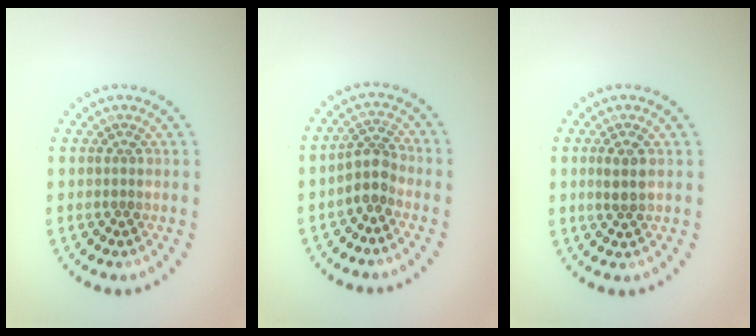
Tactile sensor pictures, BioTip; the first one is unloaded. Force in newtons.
{"total": 2.4, "press": 1.9, "slide": 1.5}
{"total": 1.9, "press": 1.8, "slide": 0.6}